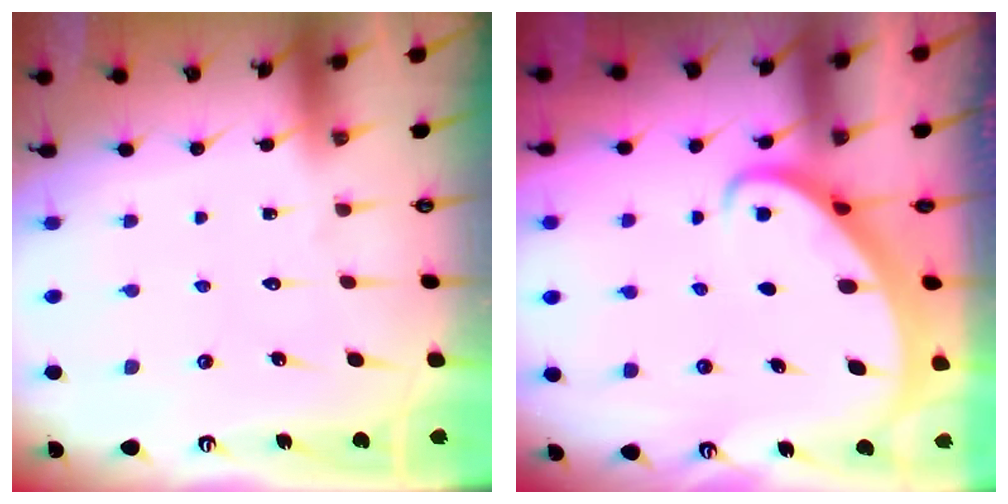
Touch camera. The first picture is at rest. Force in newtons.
{"total": 2.5, "press": 2.5, "slide": 0.2}